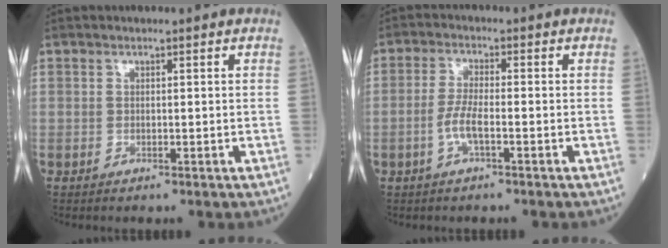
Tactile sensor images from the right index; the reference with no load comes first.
{"total": 3.8, "force": [-1.4, 0.6, 3.4], "torque": [-0.076, -0.001, -0.031]}